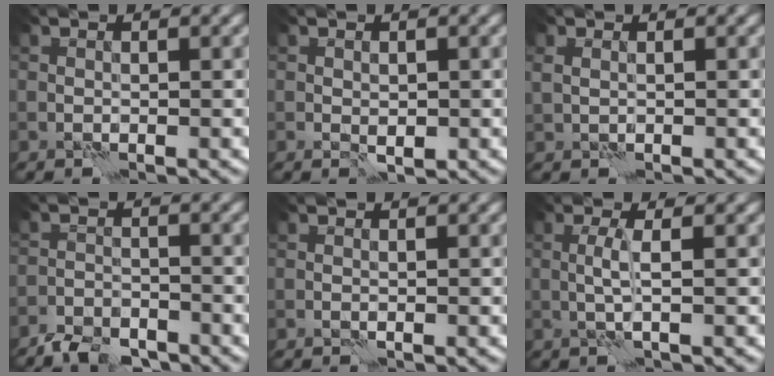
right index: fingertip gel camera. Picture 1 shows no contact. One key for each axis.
{"total": 1.5, "fx": -0.3, "fy": 0.9, "fz": 1.1, "tx": -0.019, "ty": -0.004, "tz": -0.004}
{"total": 0.8, "fx": 0.3, "fy": 0.6, "fz": 0.5, "tx": -0.010, "ty": -0.001, "tz": 0.010}
{"total": 4.0, "fx": -3.7, "fy": 1.2, "fz": 1.0, "tx": -0.014, "ty": -0.002, "tz": -0.075}
{"total": 0.0}
{"total": 1.4, "fx": 0.0, "fy": -0.4, "fz": 1.4, "tx": -0.034, "ty": 0.005, "tz": 0.000}